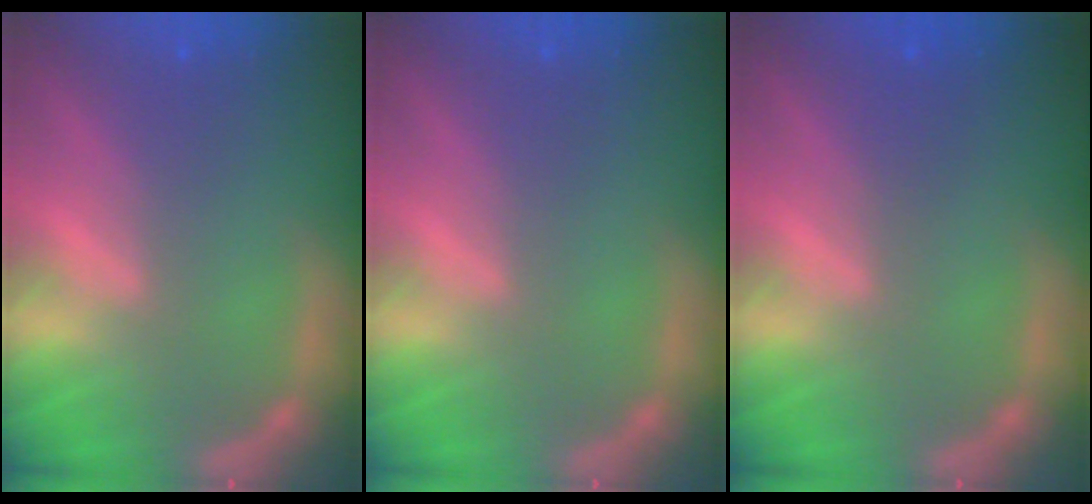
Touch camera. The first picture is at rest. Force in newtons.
{"total": 0.0}
{"total": 0.9}